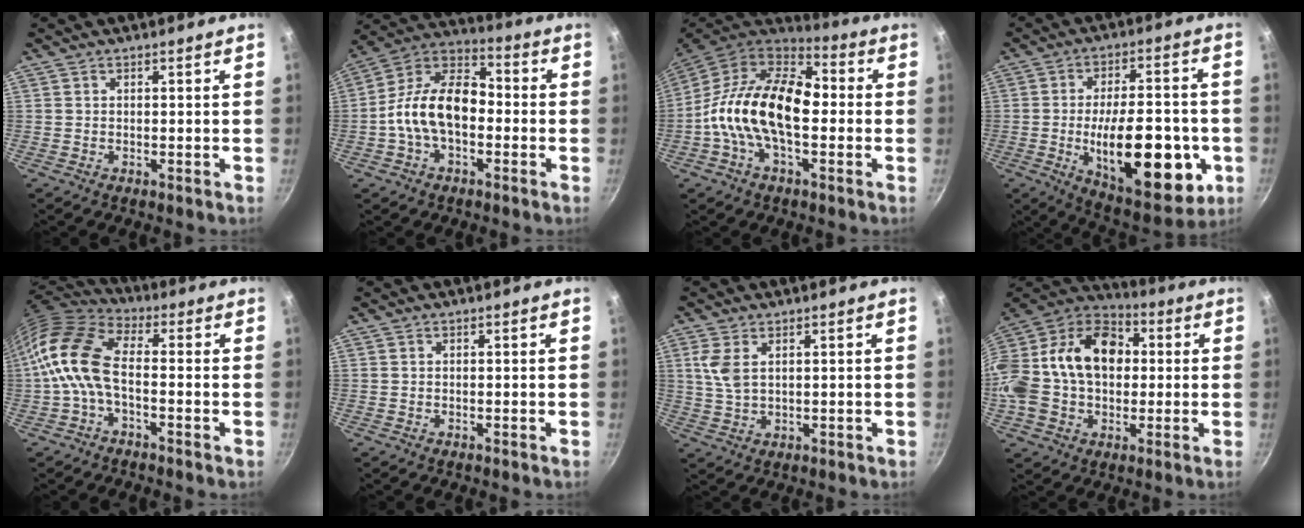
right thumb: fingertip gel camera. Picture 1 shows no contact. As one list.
[{"total": 15.0, "force": [-2.5, 9.4, 11.5], "torque": [-0.173, 0.049, -0.067]}, {"total": 20.2, "force": [-1.4, 11.6, 16.5], "torque": [-0.267, 0.039, -0.048]}, {"total": 23.5, "force": [-5.1, 10.5, 20.4], "torque": [-0.267, 0.006, -0.061]}, {"total": 11.5, "force": [-2.1, 6.3, 9.4], "torque": [-0.185, 0.035, -0.059]}, {"total": 0.0}, {"total": 5.1, "force": [1.8, 2.8, 3.8], "torque": [-0.078, -0.006, 0.039]}, {"total": 24.9, "force": [1.6, 18.0, 17.1], "torque": [-0.305, 0.053, 0.016]}]